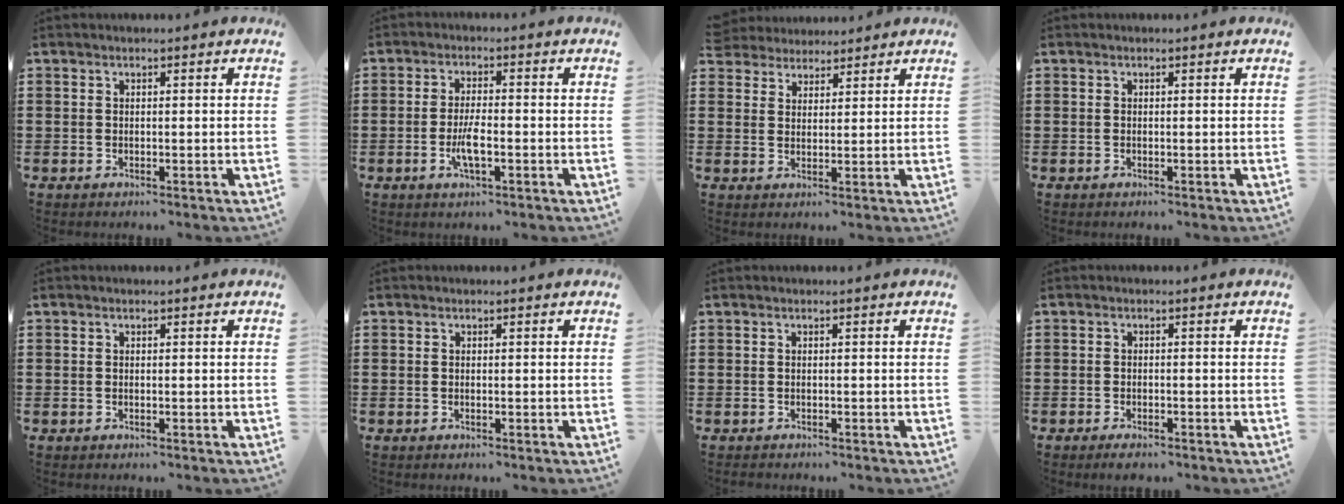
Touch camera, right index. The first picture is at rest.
{"total": 4.5, "force": [-1.5, 1.1, 4.1], "torque": [-0.089, -0.005, -0.032]}
{"total": 3.4, "force": [3.0, 1.3, -0.7], "torque": [0.000, 0.001, 0.060]}
{"total": 0.0}
{"total": 0.0}
{"total": 0.0}
{"total": 0.5, "force": [-0.4, 0.2, -0.2], "torque": [0.003, 0.004, -0.011]}
{"total": 1.3, "force": [-1.3, 0.3, 0.3], "torque": [-0.010, 0.000, -0.025]}